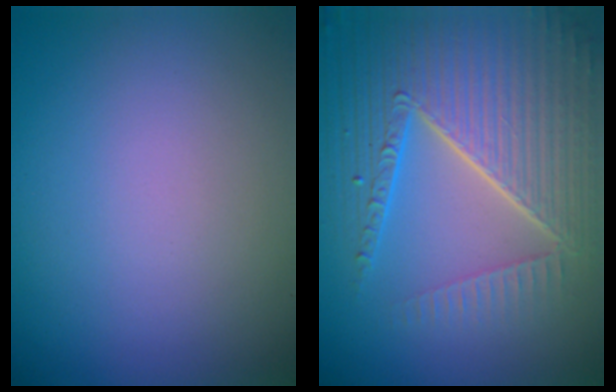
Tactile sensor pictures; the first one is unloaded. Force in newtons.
{"total": 8.5, "press": 5.9, "slide": 6.1}